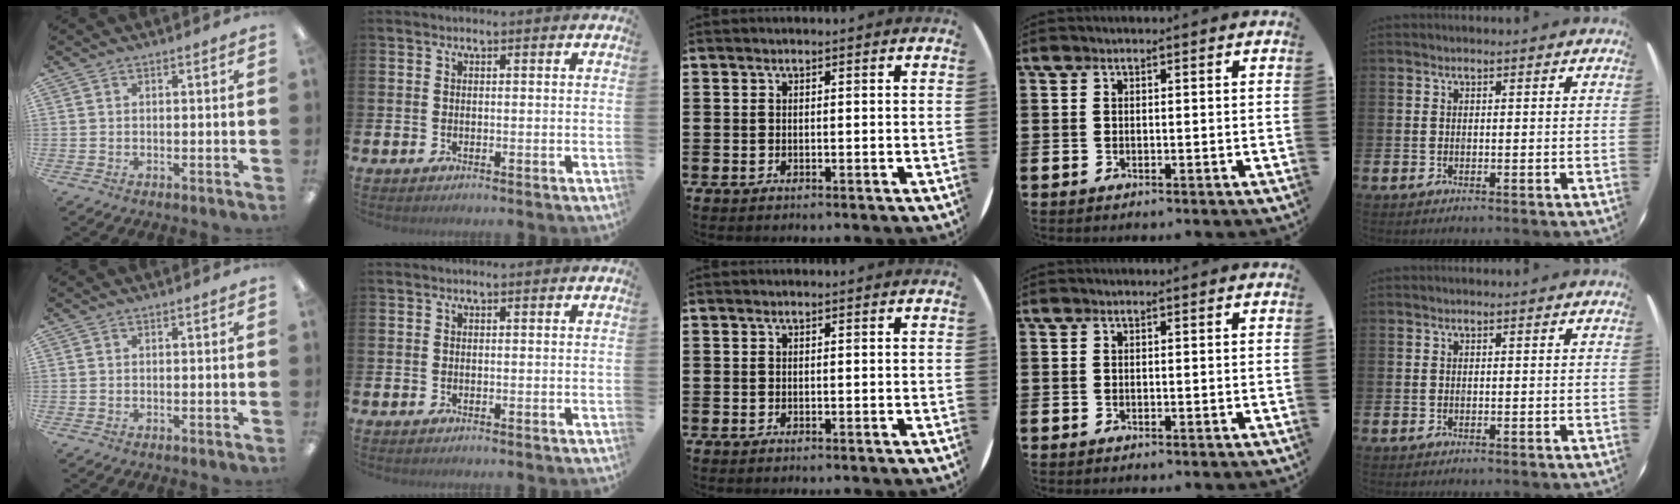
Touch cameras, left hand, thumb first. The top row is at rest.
{}